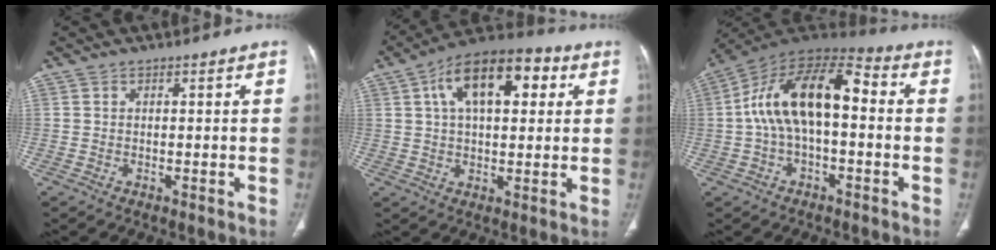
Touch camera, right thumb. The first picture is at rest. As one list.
[{"total": 16.3, "force": [5.3, 8.4, 12.9], "torque": [-0.182, 0.023, 0.077]}, {"total": 17.0, "force": [0.4, 8.6, 14.7], "torque": [-0.253, 0.050, -0.003]}]